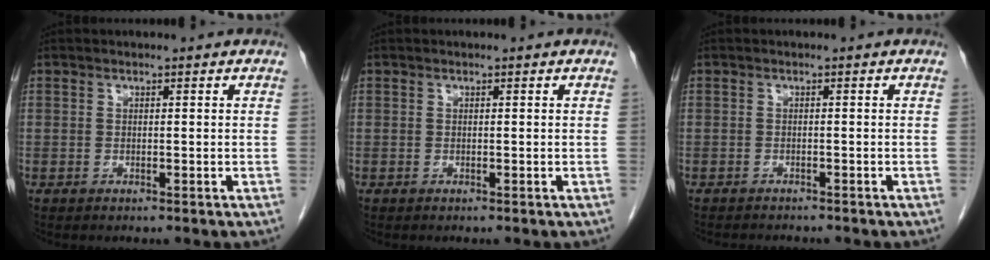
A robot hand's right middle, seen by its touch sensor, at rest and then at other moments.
{"total": 0.0}
{"total": 3.4, "force": [-3.2, 0.8, 0.9], "torque": [-0.011, -0.005, -0.042]}